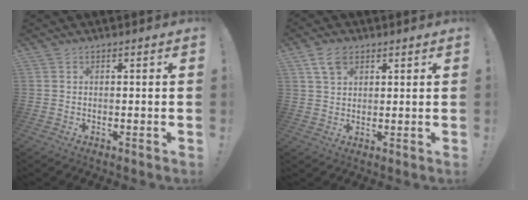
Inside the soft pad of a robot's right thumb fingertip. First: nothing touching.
{"total": 6.6, "force": [3.6, 4.1, 3.7], "torque": [-0.070, -0.001, 0.070]}